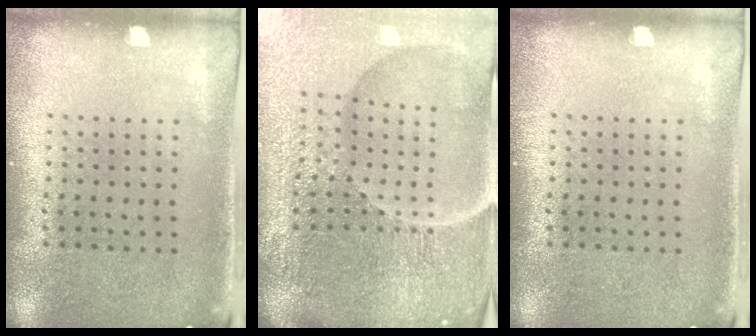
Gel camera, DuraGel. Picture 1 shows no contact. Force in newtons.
{"total": 5.7, "press": 5.4, "slide": 2.0}
{"total": 0.0}